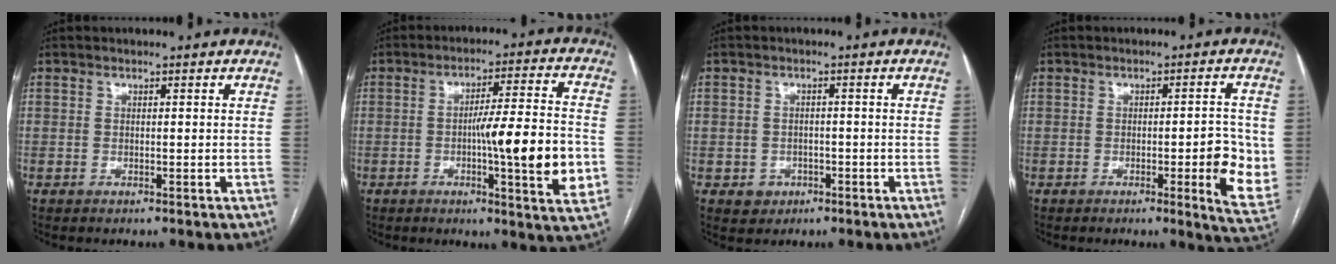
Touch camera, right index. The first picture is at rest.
{"total": 14.4, "force": [-2.5, 0.5, 14.1], "torque": [-0.206, -0.004, -0.038]}
{"total": 3.1, "force": [-1.2, 2.8, 0.5], "torque": [0.002, 0.010, -0.011]}
{"total": 8.0, "force": [-1.3, 1.4, 7.8], "torque": [-0.088, -0.004, -0.014]}